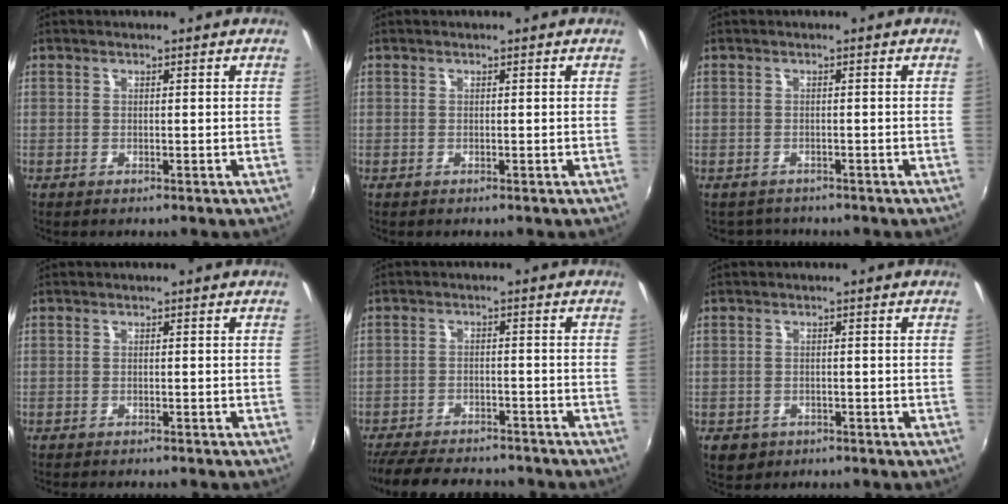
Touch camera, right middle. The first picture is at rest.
{"total": 0.0}
{"total": 2.2, "force": [-2.0, 1.1, 0.0], "torque": [-0.005, -0.006, -0.030]}
{"total": 2.2, "force": [-2.1, 0.3, 0.7], "torque": [-0.023, -0.014, -0.036]}
{"total": 15.7, "force": [-13.5, 4.8, 6.5], "torque": [-0.143, -0.016, -0.198]}
{"total": 3.7, "force": [-1.9, 2.9, 1.4], "torque": [-0.033, -0.007, -0.027]}